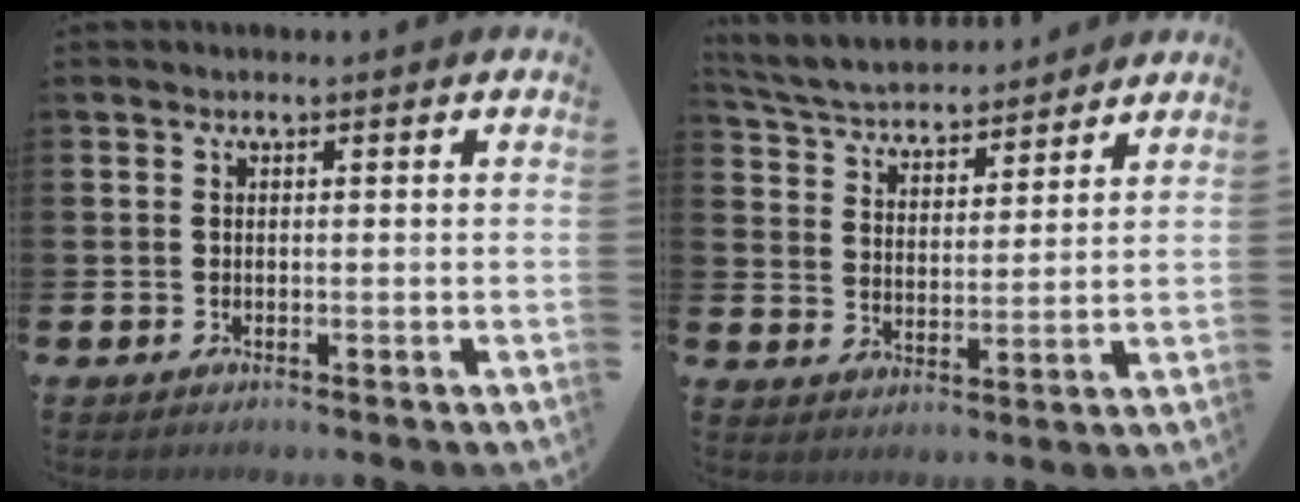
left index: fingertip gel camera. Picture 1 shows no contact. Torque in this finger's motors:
{"motor_torque": [1.02, -1.11, 0.25, 0.06]}